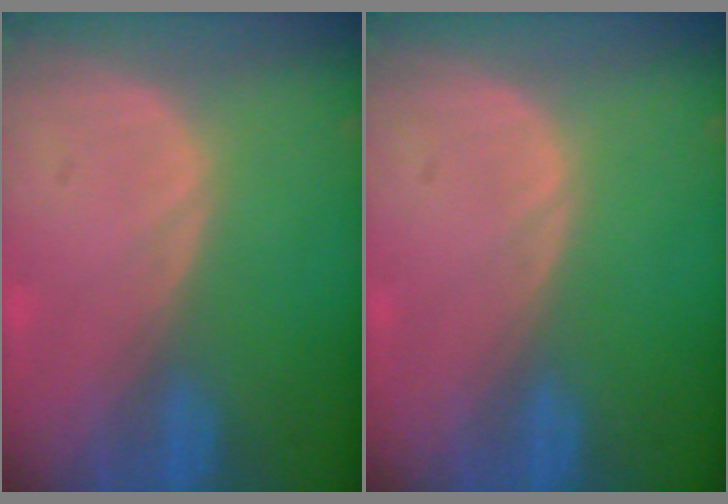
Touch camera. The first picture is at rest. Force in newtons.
{"total": 0.0}